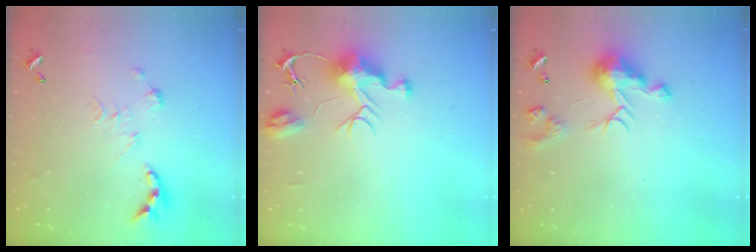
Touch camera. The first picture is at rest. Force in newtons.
{"total": 9.2, "press": 9.2, "slide": 1.0}
{"total": 9.2, "press": 9.2, "slide": 0.5}